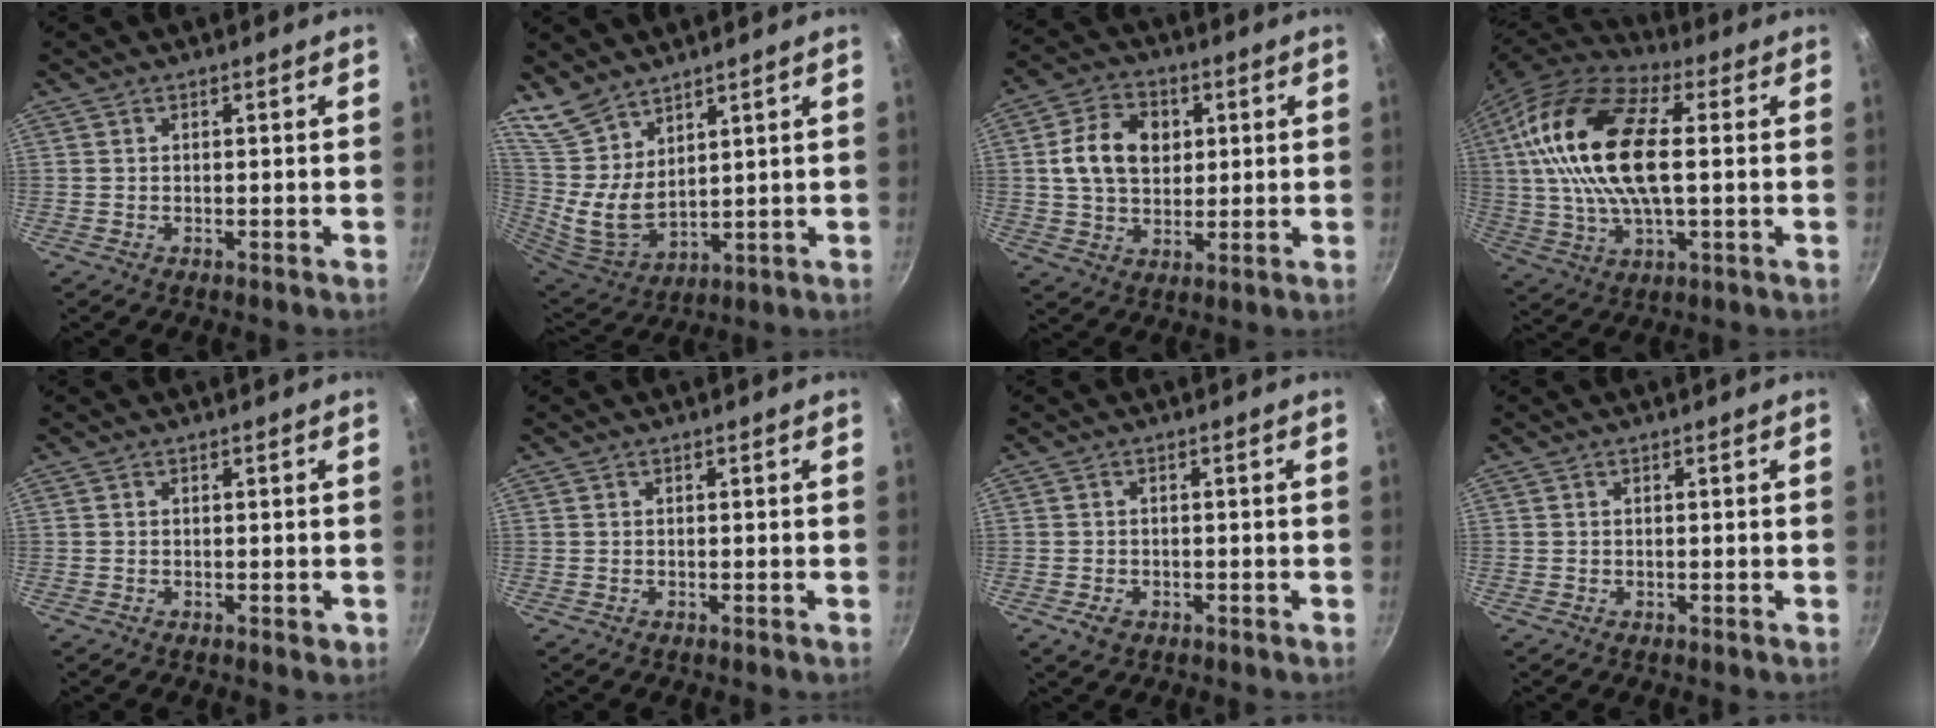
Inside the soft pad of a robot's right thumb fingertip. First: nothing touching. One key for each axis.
{"total": 11.1, "fx": 7.9, "fy": 5.0, "fz": 6.0, "tx": -0.103, "ty": -0.056, "tz": 0.175}
{"total": 11.9, "fx": 2.3, "fy": 8.8, "fz": 7.6, "tx": -0.114, "ty": 0.005, "tz": 0.034}
{"total": 21.9, "fx": 3.3, "fy": 10.4, "fz": 19.0, "tx": -0.367, "ty": 0.015, "tz": 0.048}
{"total": 1.2, "fx": -0.1, "fy": 0.8, "fz": 0.9, "tx": -0.008, "ty": 0.002, "tz": -0.001}
{"total": 0.0}
{"total": 2.9, "fx": -1.3, "fy": 2.0, "fz": 1.6, "tx": -0.025, "ty": 0.005, "tz": -0.019}
{"total": 0.0}